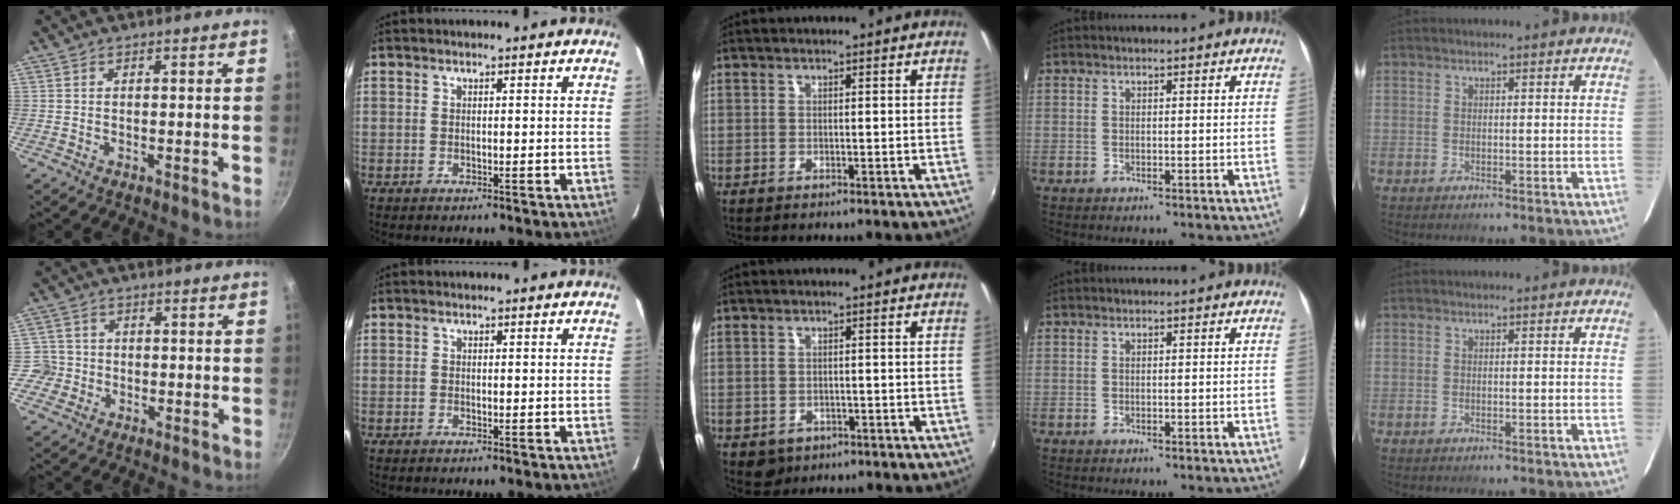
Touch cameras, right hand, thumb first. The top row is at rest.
{"thumb": {"total": 4.1, "force": [-0.9, 3.9, 0.4], "torque": [0.019, 0.016, -0.020]}, "middle": {"total": 3.6, "force": [-1.4, 3.0, 1.4], "torque": [-0.032, -0.007, -0.014]}}